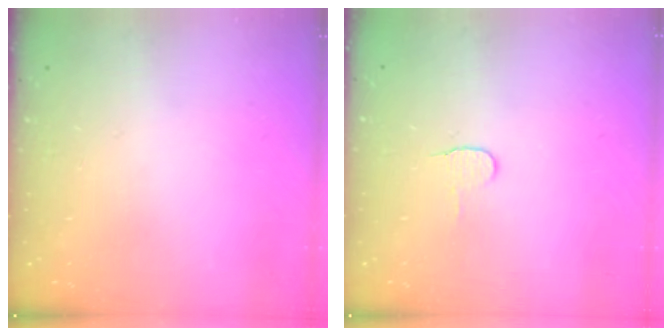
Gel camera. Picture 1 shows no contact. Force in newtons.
{"total": 4.9, "press": 4.9, "slide": 0.5}